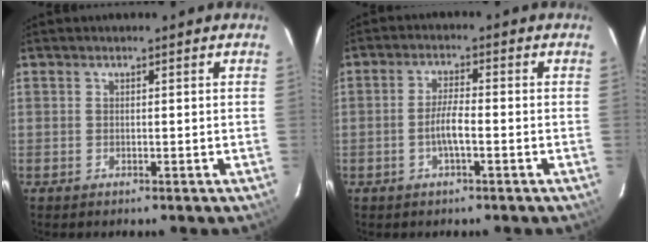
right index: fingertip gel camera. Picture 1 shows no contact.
{"total": 3.9, "force": [-1.4, 0.5, 3.6], "torque": [-0.073, 0.005, -0.027]}